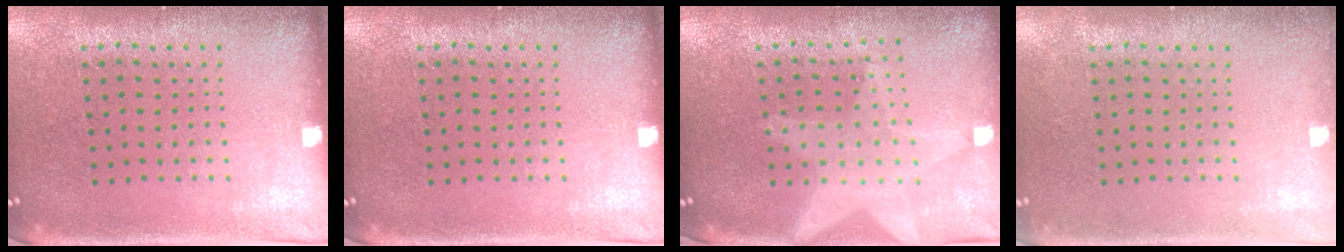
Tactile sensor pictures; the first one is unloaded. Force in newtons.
{"total": 0.0}
{"total": 1.8, "press": 1.6, "slide": 0.8}
{"total": 0.9, "press": 0.8, "slide": 0.2}